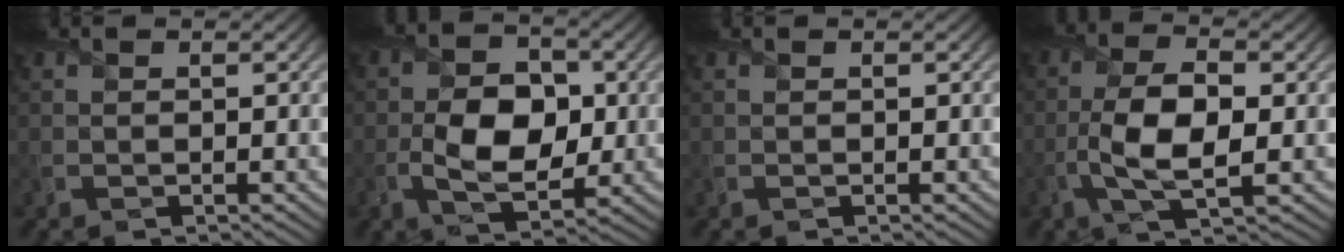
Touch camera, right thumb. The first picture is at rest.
{"total": 8.1, "force": [-1.0, 4.9, 6.3], "torque": [-0.116, -0.002, -0.024]}
{"total": 0.0}
{"total": 7.9, "force": [-1.5, 3.1, 7.1], "torque": [-0.152, 0.003, -0.030]}